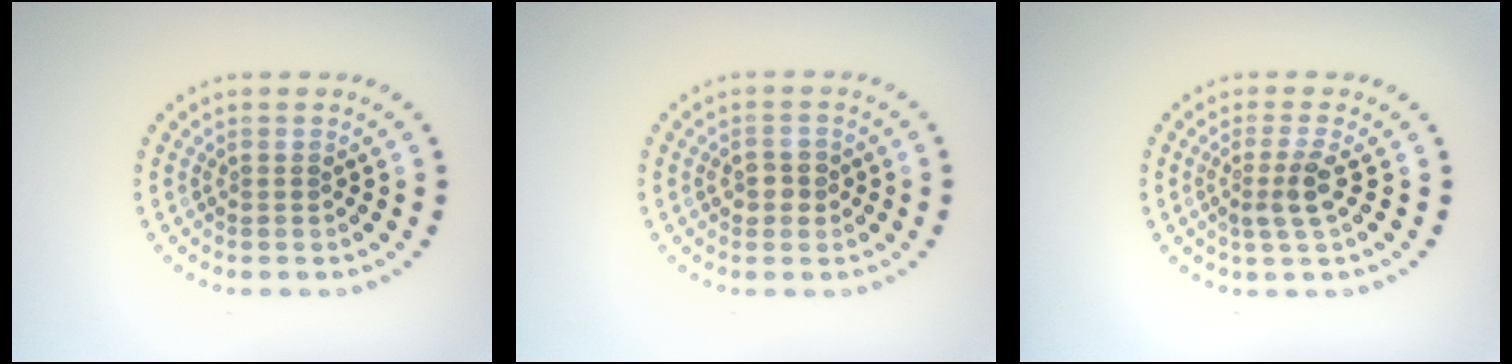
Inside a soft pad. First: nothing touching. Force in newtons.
{"total": 1.7, "press": 1.7, "slide": 0.1}
{"total": 2.4, "press": 1.8, "slide": 1.6}